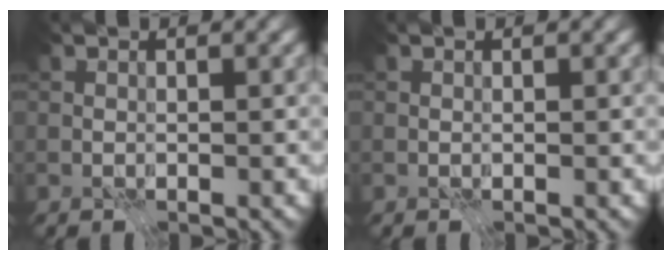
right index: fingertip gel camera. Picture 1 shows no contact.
{"total": 0.0}